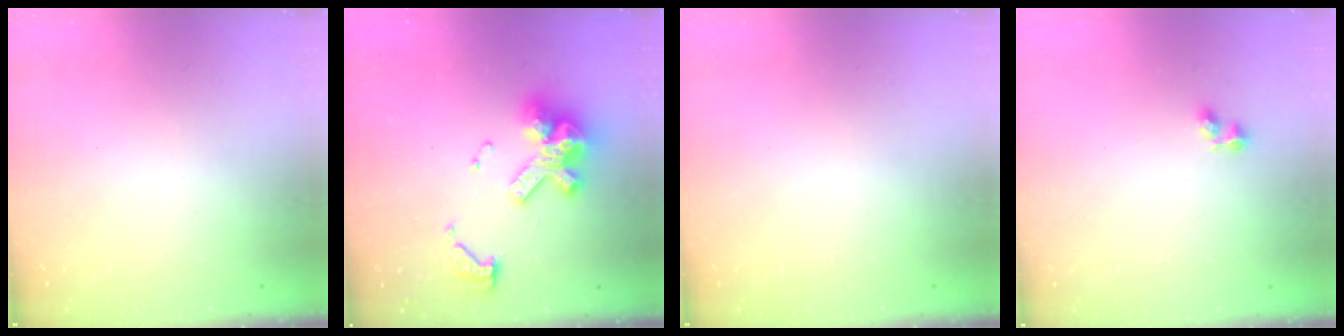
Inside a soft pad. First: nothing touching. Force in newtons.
{"total": 16.5, "press": 16.4, "slide": 1.8}
{"total": 0.0}
{"total": 2.4, "press": 2.3, "slide": 0.9}